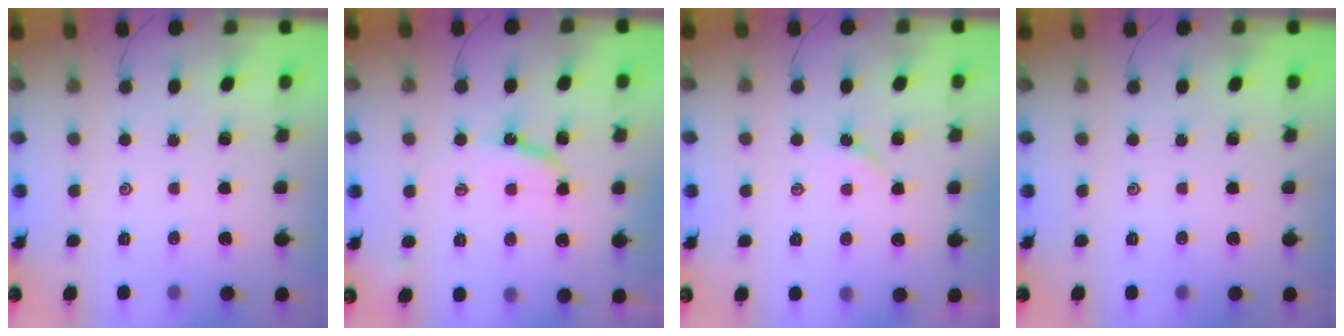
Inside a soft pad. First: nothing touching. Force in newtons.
{"total": 6.8, "press": 6.8, "slide": 0.7}
{"total": 2.5, "press": 2.4, "slide": 0.6}
{"total": 0.0}